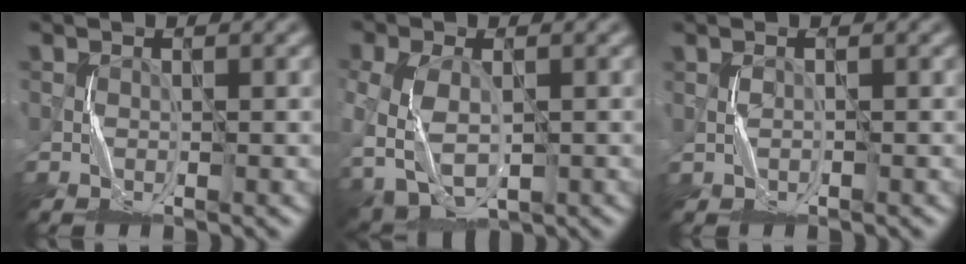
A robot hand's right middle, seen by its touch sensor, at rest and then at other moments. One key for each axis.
{"total": 6.0, "fx": -1.8, "fy": 4.0, "fz": 4.1, "tx": -0.114, "ty": -0.024, "tz": -0.028}
{"total": 0.8, "fx": -0.3, "fy": -0.2, "fz": -0.7, "tx": 0.011, "ty": 0.004, "tz": -0.004}